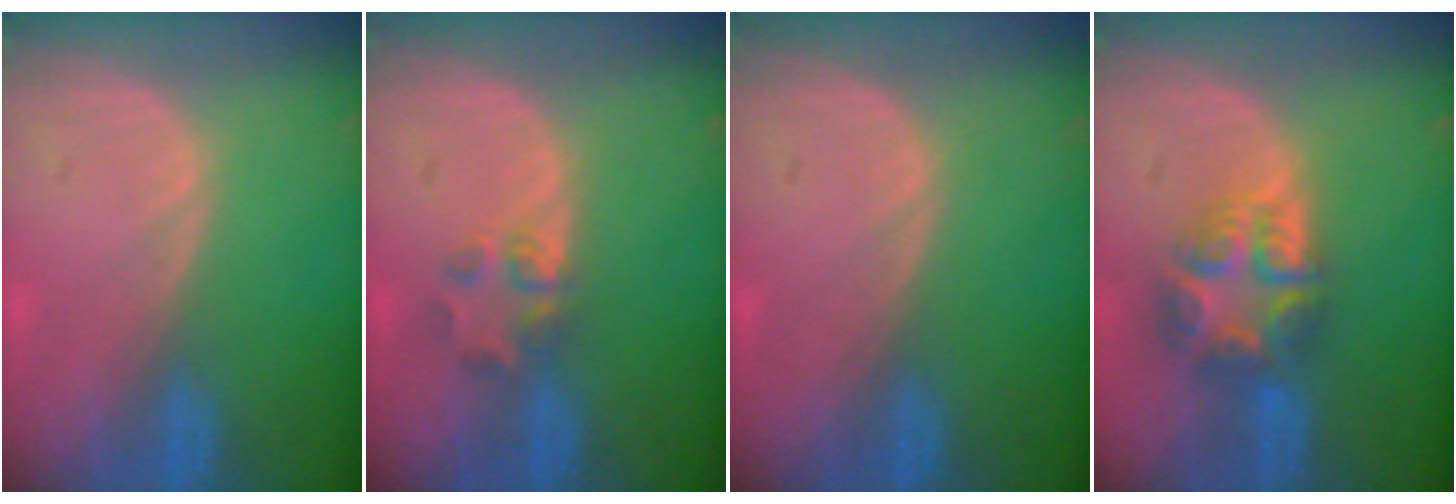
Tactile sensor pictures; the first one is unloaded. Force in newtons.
{"total": 2.7, "press": 2.6, "slide": 0.9}
{"total": 0.0}
{"total": 7.7, "press": 6.7, "slide": 3.7}